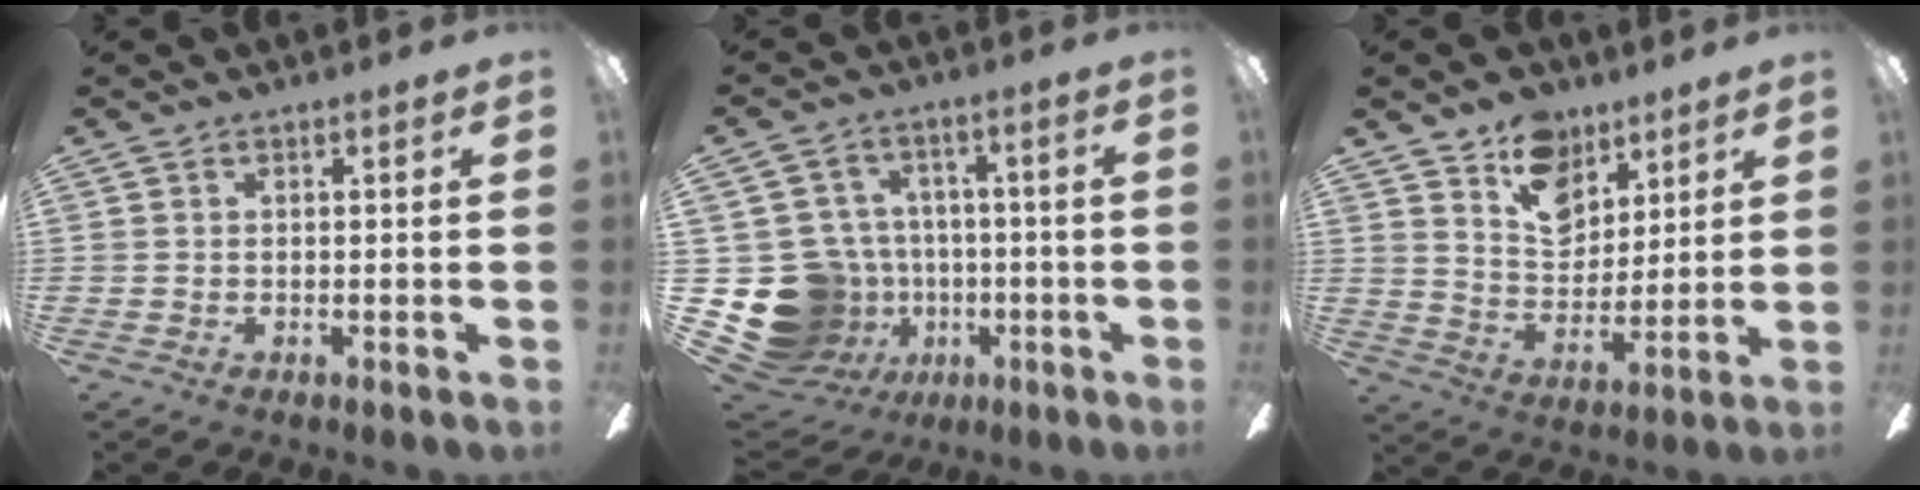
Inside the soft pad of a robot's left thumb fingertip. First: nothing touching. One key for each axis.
{"total": 17.2, "fx": -4.5, "fy": 15.4, "fz": 6.1, "tx": -0.138, "ty": 0.027, "tz": -0.042}
{"total": 12.5, "fx": 8.4, "fy": 8.1, "fz": 4.5, "tx": -0.065, "ty": -0.044, "tz": 0.159}